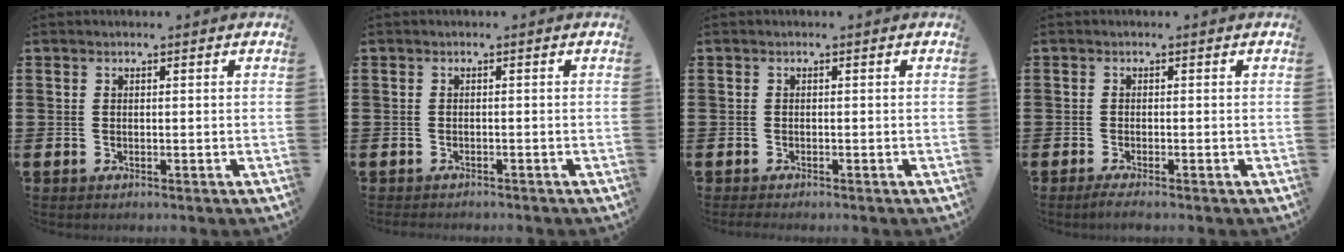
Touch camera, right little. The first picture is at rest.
{"total": 0.7, "force": [-0.7, 0.1, 0.0], "torque": [-0.003, -0.001, -0.014]}
{"total": 0.6, "force": [-0.5, 0.1, 0.4], "torque": [-0.008, -0.002, -0.009]}
{"total": 1.3, "force": [-0.8, 0.1, 1.0], "torque": [-0.016, -0.002, -0.015]}